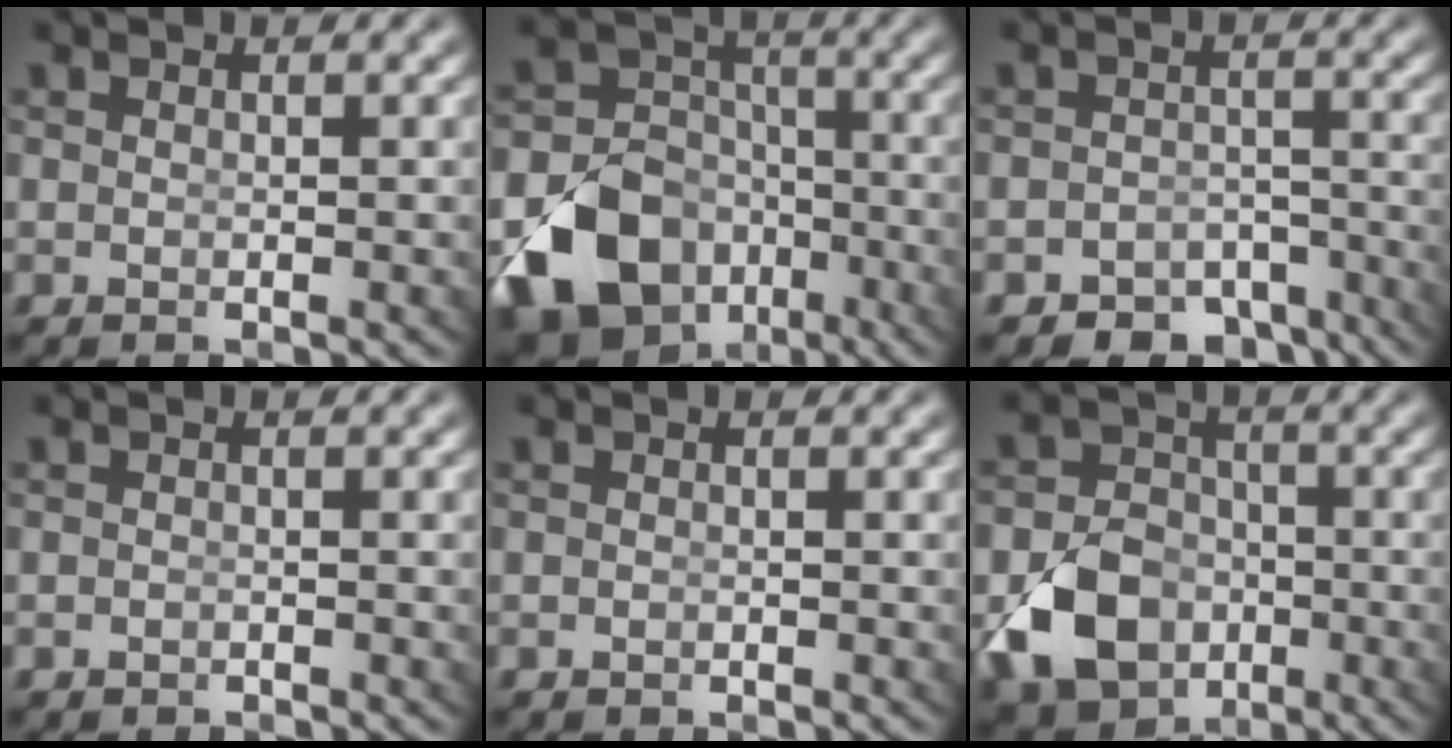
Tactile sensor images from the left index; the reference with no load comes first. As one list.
[{"total": 16.4, "force": [-7.6, 13.4, 5.6], "torque": [-0.111, -0.065, -0.121]}, {"total": 7.9, "force": [-6.7, 3.9, 1.5], "torque": [0.013, -0.019, -0.107]}, {"total": 0.9, "force": [-0.9, -0.1, -0.2], "torque": [-0.002, -0.016, -0.004]}, {"total": 0.6, "force": [-0.6, -0.2, -0.1], "torque": [-0.002, -0.013, -0.001]}, {"total": 8.2, "force": [-3.1, 6.7, 3.6], "torque": [-0.072, -0.038, -0.046]}]